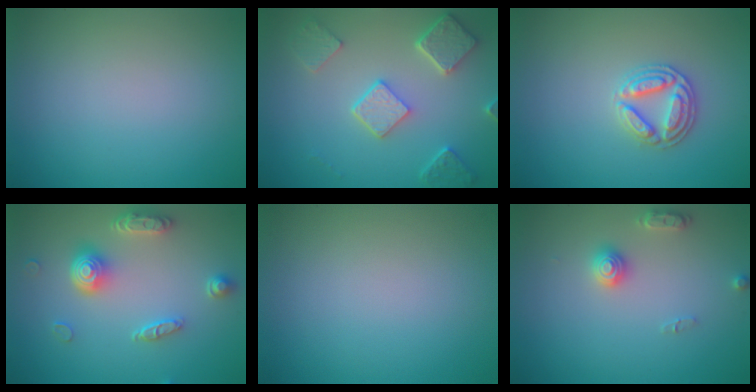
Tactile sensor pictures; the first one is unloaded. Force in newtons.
{"total": 4.8, "press": 3.8, "slide": 3.0}
{"total": 2.8, "press": 2.8, "slide": 0.3}
{"total": 4.5, "press": 3.5, "slide": 2.9}
{"total": 0.0}
{"total": 2.2, "press": 2.2, "slide": 0.1}